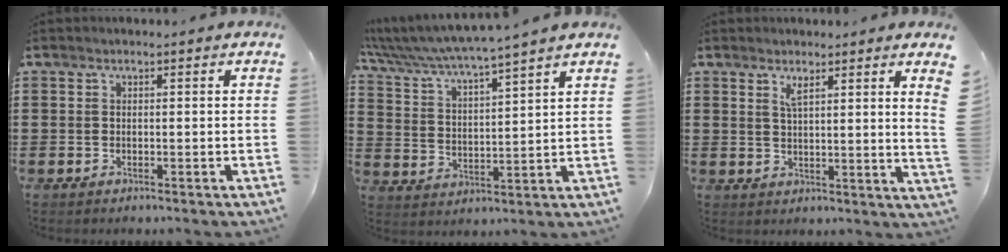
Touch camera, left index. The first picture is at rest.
{"total": 4.6, "force": [4.2, -1.0, 1.5], "torque": [-0.051, -0.034, 0.066]}
{"total": 3.4, "force": [2.4, -0.7, 2.4], "torque": [-0.049, -0.011, 0.038]}